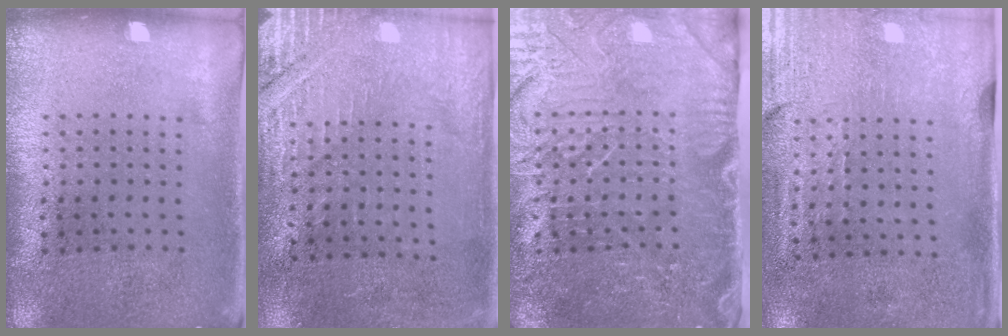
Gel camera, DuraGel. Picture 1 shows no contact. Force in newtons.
{"total": 2.9, "press": 2.8, "slide": 0.7}
{"total": 5.0, "press": 4.5, "slide": 2.2}
{"total": 3.1, "press": 2.6, "slide": 1.6}